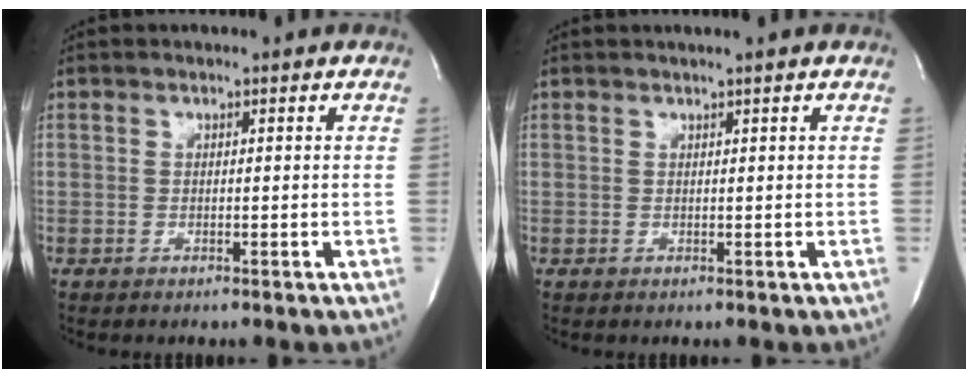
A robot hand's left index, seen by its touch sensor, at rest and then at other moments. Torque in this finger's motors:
{"motor_torque": [0.25, -0.20, 0.08, 0.01]}